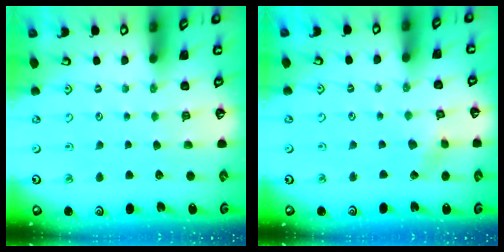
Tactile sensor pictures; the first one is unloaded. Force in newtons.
{"total": 2.9, "press": 2.9, "slide": 0.4}